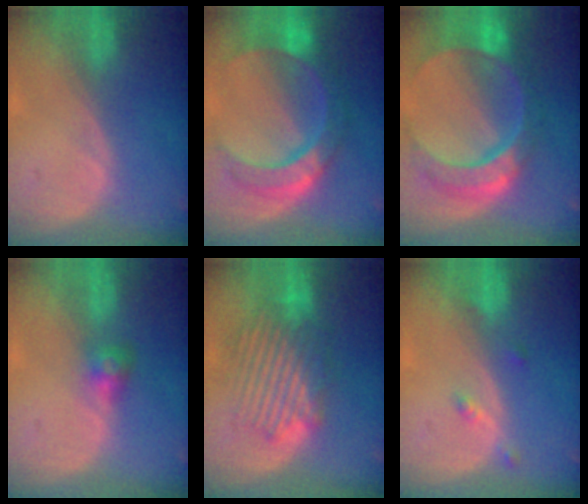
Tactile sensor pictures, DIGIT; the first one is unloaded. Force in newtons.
{"total": 9.1, "press": 9.1, "slide": 0.8}
{"total": 11.0, "press": 9.4, "slide": 5.8}
{"total": 2.8, "press": 2.6, "slide": 0.9}
{"total": 8.5, "press": 8.1, "slide": 2.6}
{"total": 2.2, "press": 1.8, "slide": 1.3}